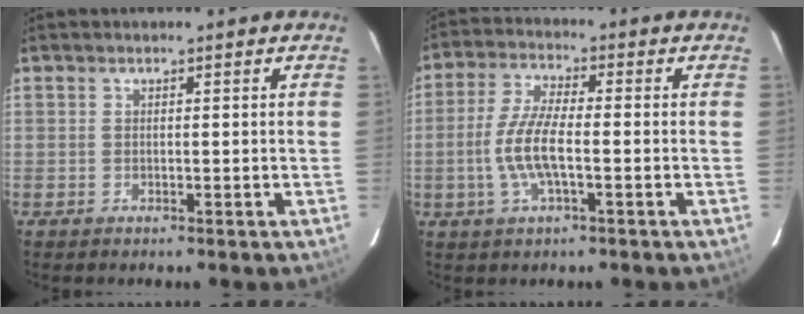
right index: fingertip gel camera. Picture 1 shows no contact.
{"total": 8.5, "force": [-1.9, 2.2, 8.0], "torque": [-0.167, 0.000, -0.040]}